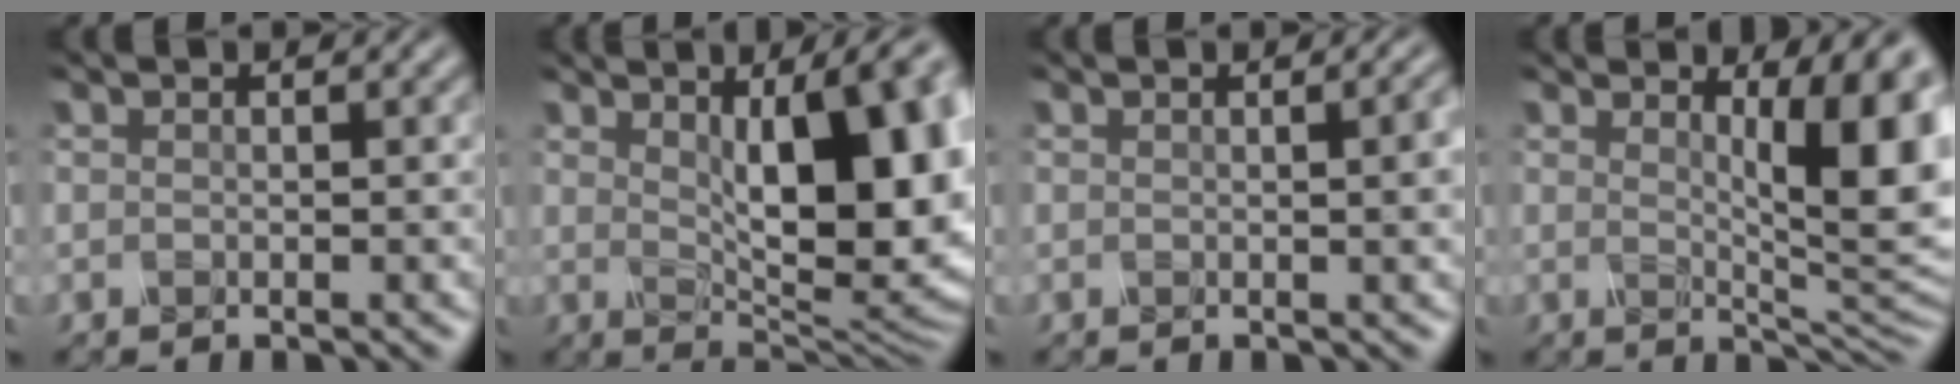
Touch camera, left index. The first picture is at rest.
{"total": 14.7, "force": [2.9, 5.6, 13.3], "torque": [-0.138, 0.016, 0.042]}
{"total": 3.7, "force": [0.4, 1.4, 3.4], "torque": [-0.019, 0.013, 0.004]}
{"total": 8.8, "force": [2.2, 2.2, 8.2], "torque": [-0.101, -0.010, 0.038]}